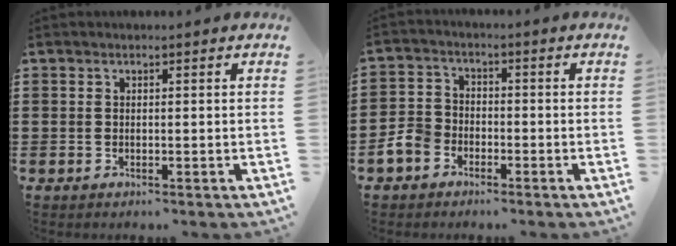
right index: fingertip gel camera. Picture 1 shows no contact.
{"total": 4.2, "force": [-2.6, 2.9, 1.5], "torque": [-0.062, 0.000, -0.061]}